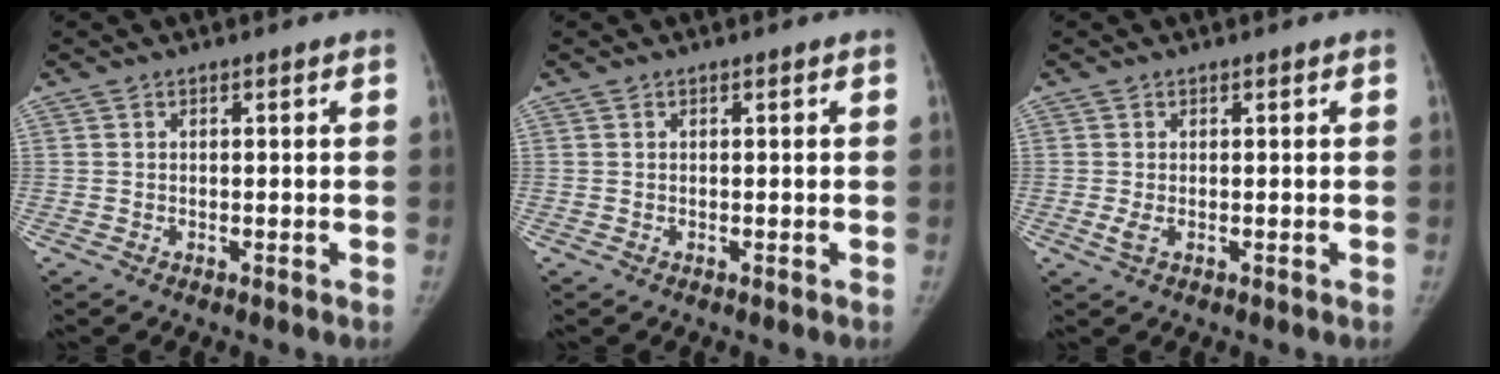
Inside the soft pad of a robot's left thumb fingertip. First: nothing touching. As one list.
[{"total": 0.0}, {"total": 1.5, "force": [0.0, 0.7, 1.3], "torque": [-0.033, -0.004, 0.004]}]